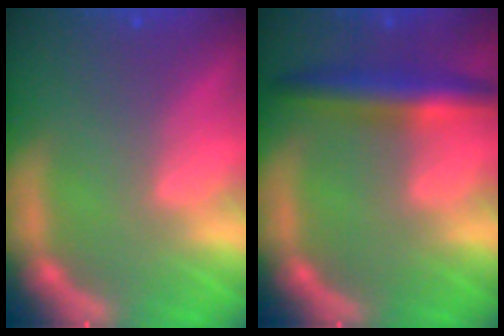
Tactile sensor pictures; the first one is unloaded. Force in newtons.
{"total": 4.4}